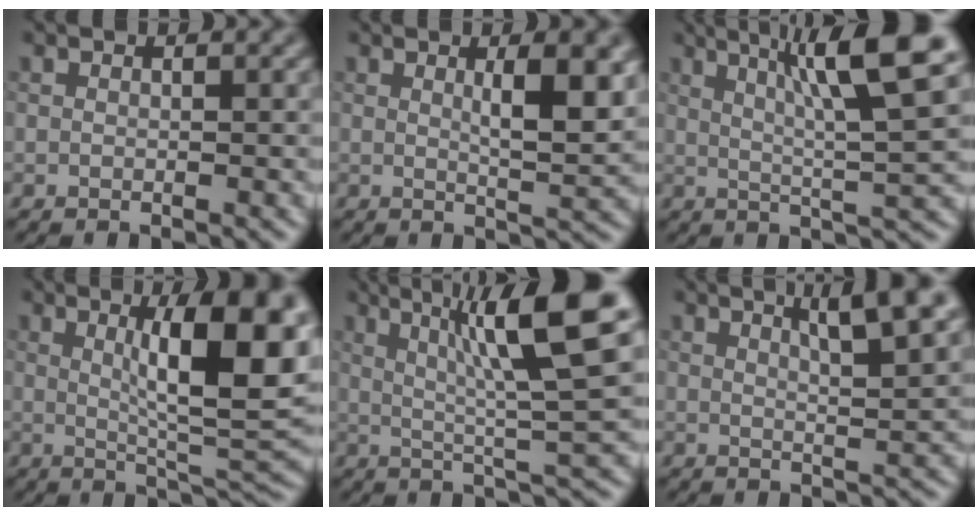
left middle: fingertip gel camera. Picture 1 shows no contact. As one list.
[{"total": 4.9, "force": [1.3, 1.1, 4.6], "torque": [-0.066, -0.002, 0.023]}, {"total": 10.4, "force": [4.3, 1.6, 9.4], "torque": [-0.128, 0.019, 0.068]}, {"total": 11.2, "force": [2.6, 2.9, 10.5], "torque": [-0.138, 0.001, 0.043]}, {"total": 10.5, "force": [3.6, 1.4, 9.8], "torque": [-0.143, 0.010, 0.058]}, {"total": 5.8, "force": [3.2, 1.1, 4.7], "torque": [-0.056, 0.010, 0.046]}]